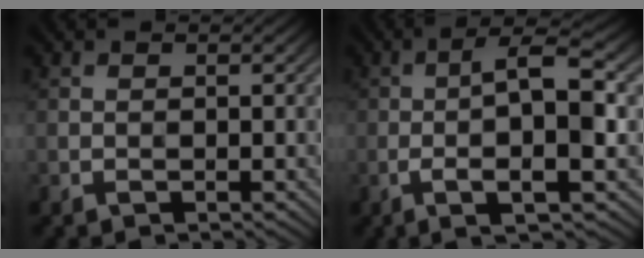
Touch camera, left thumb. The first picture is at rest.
{"total": 7.4, "force": [-0.8, 1.5, 7.2], "torque": [-0.122, 0.016, -0.026]}